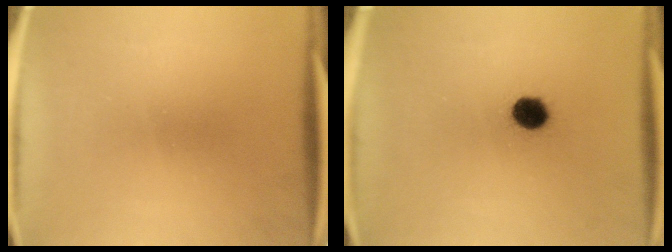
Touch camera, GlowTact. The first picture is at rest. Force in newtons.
{"total": 5.3}